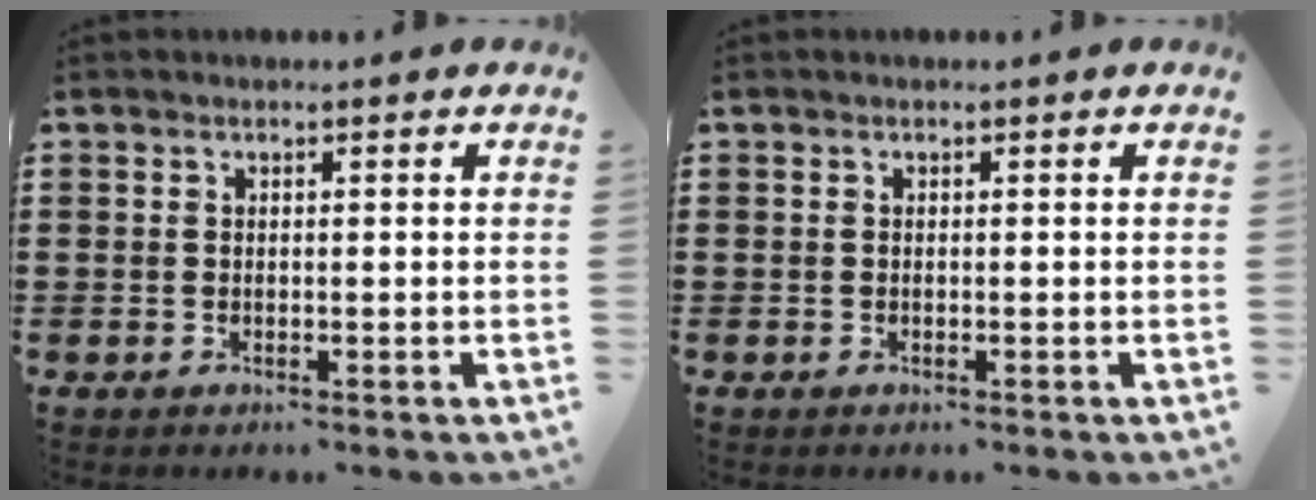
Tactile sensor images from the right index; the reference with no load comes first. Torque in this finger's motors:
{"motor_torque": [1.31, 0.82, -0.01, -0.01]}